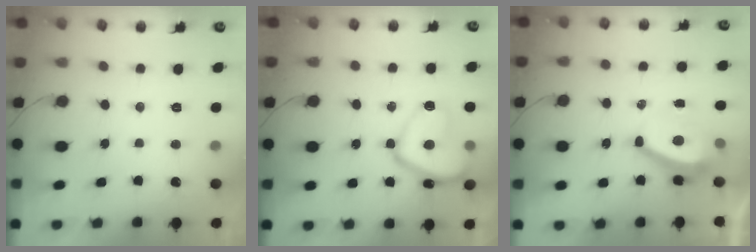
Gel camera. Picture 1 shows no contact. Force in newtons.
{"total": 14.4, "press": 14.3, "slide": 1.5}
{"total": 8.5, "press": 8.4, "slide": 0.7}